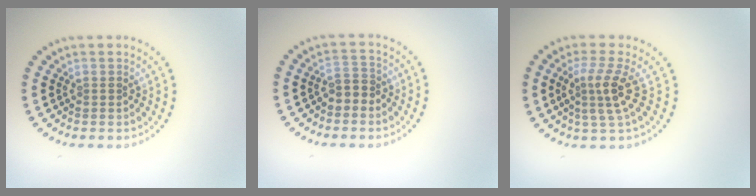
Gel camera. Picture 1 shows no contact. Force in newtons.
{"total": 1.8, "press": 1.7, "slide": 0.8}
{"total": 3.1, "press": 2.3, "slide": 2.1}